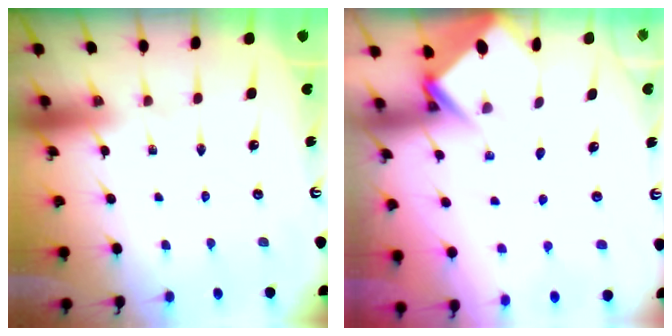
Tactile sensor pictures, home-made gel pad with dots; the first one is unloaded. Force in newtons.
{"total": 3.9, "press": 3.9, "slide": 0.1}